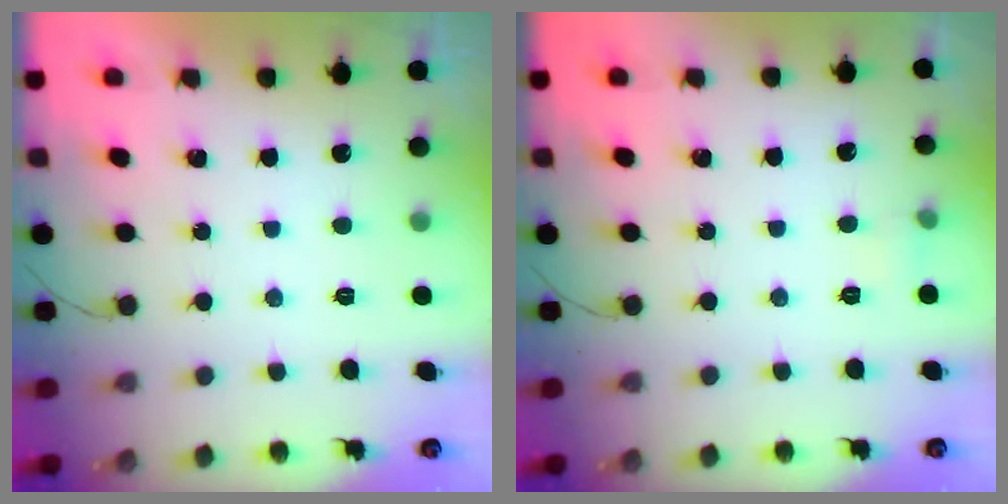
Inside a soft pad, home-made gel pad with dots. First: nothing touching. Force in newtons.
{"total": 3.1, "press": 2.9, "slide": 1.1}